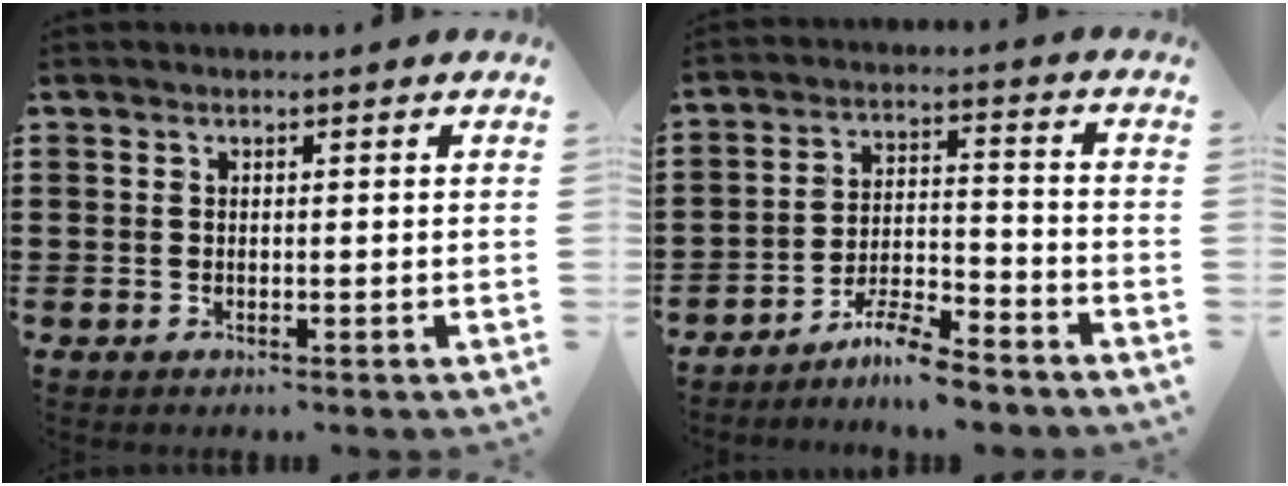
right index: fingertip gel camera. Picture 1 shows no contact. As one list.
[{"total": 6.5, "force": [-6.0, 0.5, 2.5], "torque": [-0.048, 0.004, -0.113]}]